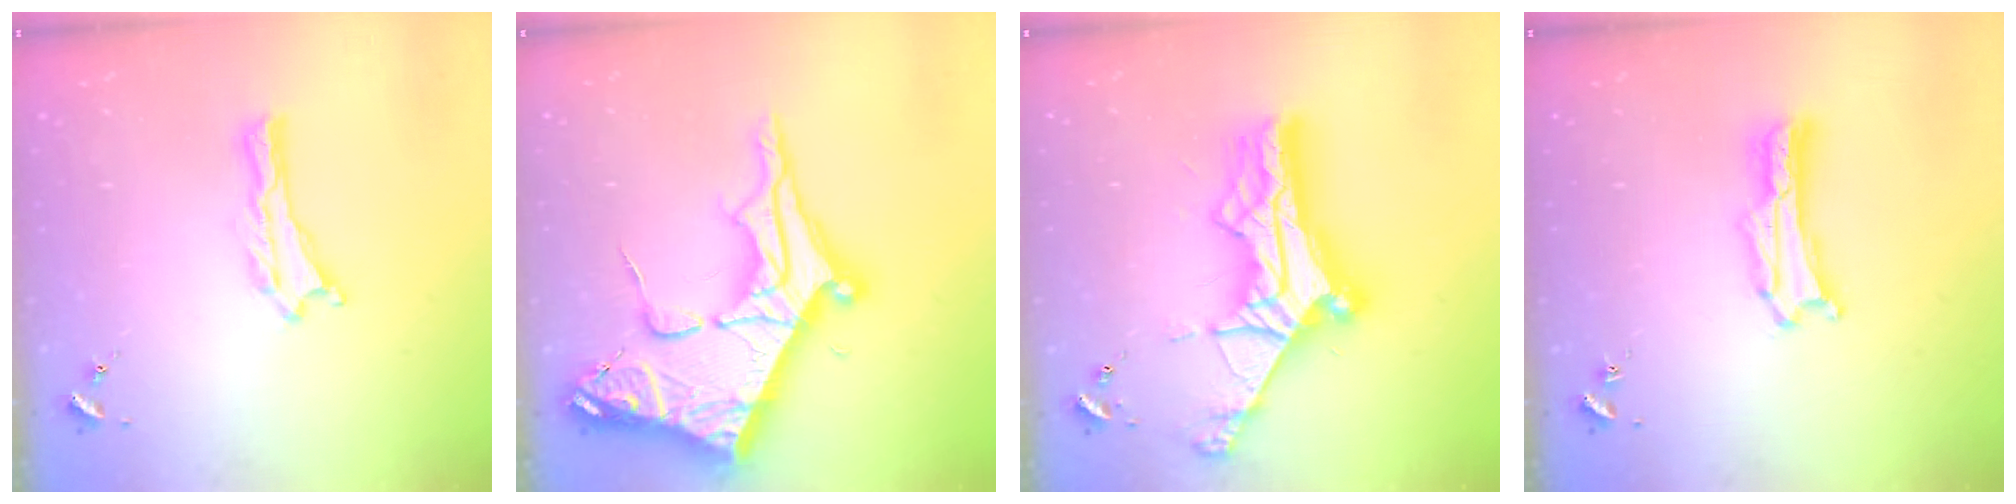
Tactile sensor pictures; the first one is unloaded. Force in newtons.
{"total": 12.4, "press": 12.4, "slide": 1.4}
{"total": 14.3, "press": 14.3, "slide": 1.3}
{"total": 1.4, "press": 1.4, "slide": 0.0}